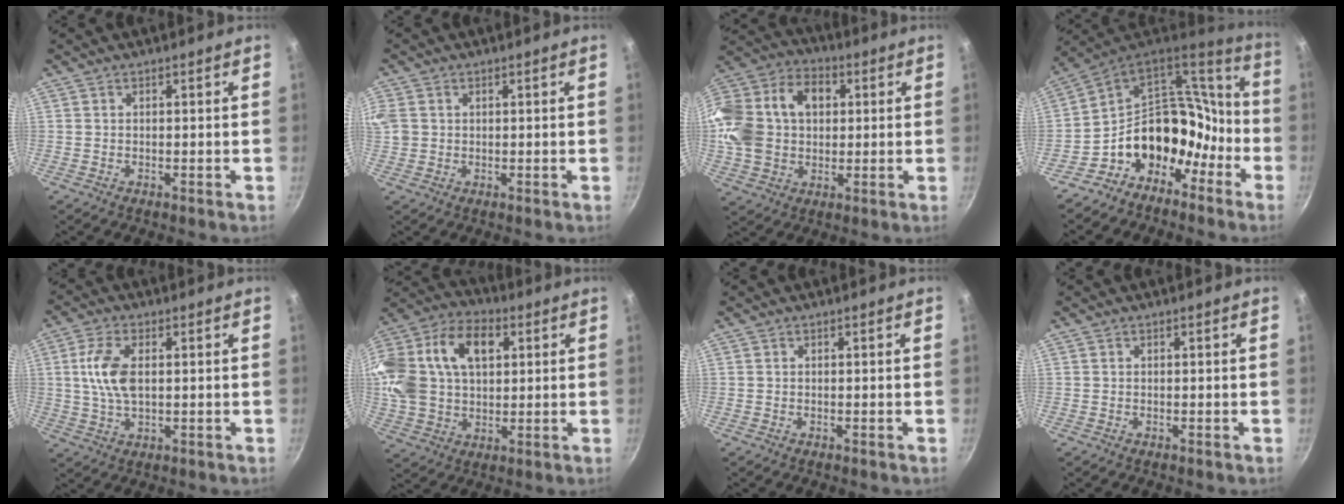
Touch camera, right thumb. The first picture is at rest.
{"total": 6.3, "force": [1.1, 5.3, 3.1], "torque": [-0.095, 0.005, 0.027]}
{"total": 23.3, "force": [3.4, 16.7, 15.8], "torque": [-0.339, 0.039, 0.064]}
{"total": 16.2, "force": [-7.7, 11.6, 8.3], "torque": [-0.066, 0.129, -0.131]}
{"total": 8.5, "force": [1.2, 4.4, 7.2], "torque": [-0.157, -0.001, 0.024]}
{"total": 28.6, "force": [6.9, 18.9, 20.3], "torque": [-0.460, 0.056, 0.131]}
{"total": 0.0}
{"total": 0.0}